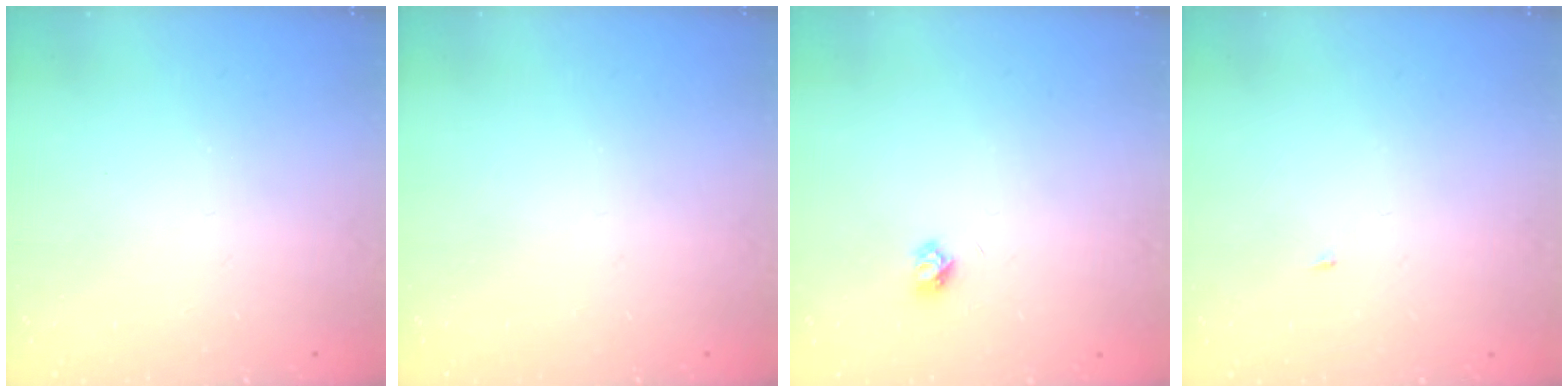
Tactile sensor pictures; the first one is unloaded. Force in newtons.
{"total": 0.0}
{"total": 3.7, "press": 3.7, "slide": 0.5}
{"total": 1.8, "press": 1.8, "slide": 0.2}